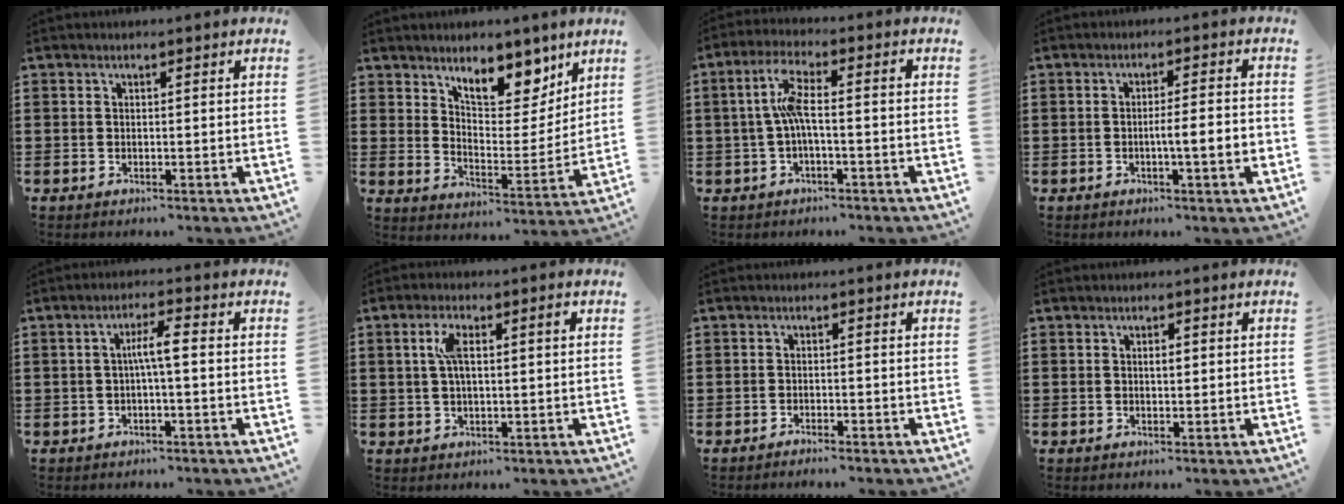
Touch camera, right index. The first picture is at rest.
{"total": 9.8, "force": [7.5, 4.3, 4.6], "torque": [-0.080, -0.038, 0.133]}
{"total": 5.8, "force": [-0.6, 1.3, 5.7], "torque": [-0.118, 0.001, -0.018]}
{"total": 5.0, "force": [-1.1, 0.2, 4.9], "torque": [-0.084, -0.005, -0.021]}
{"total": 3.9, "force": [-0.3, 0.4, 3.8], "torque": [-0.072, 0.005, -0.010]}
{"total": 5.1, "force": [1.1, 1.4, 4.8], "torque": [-0.088, 0.006, 0.013]}
{"total": 1.2, "force": [-1.2, -0.1, 0.1], "torque": [-0.005, 0.002, -0.024]}
{"total": 1.3, "force": [0.2, 0.4, 1.2], "torque": [-0.023, 0.003, 0.002]}